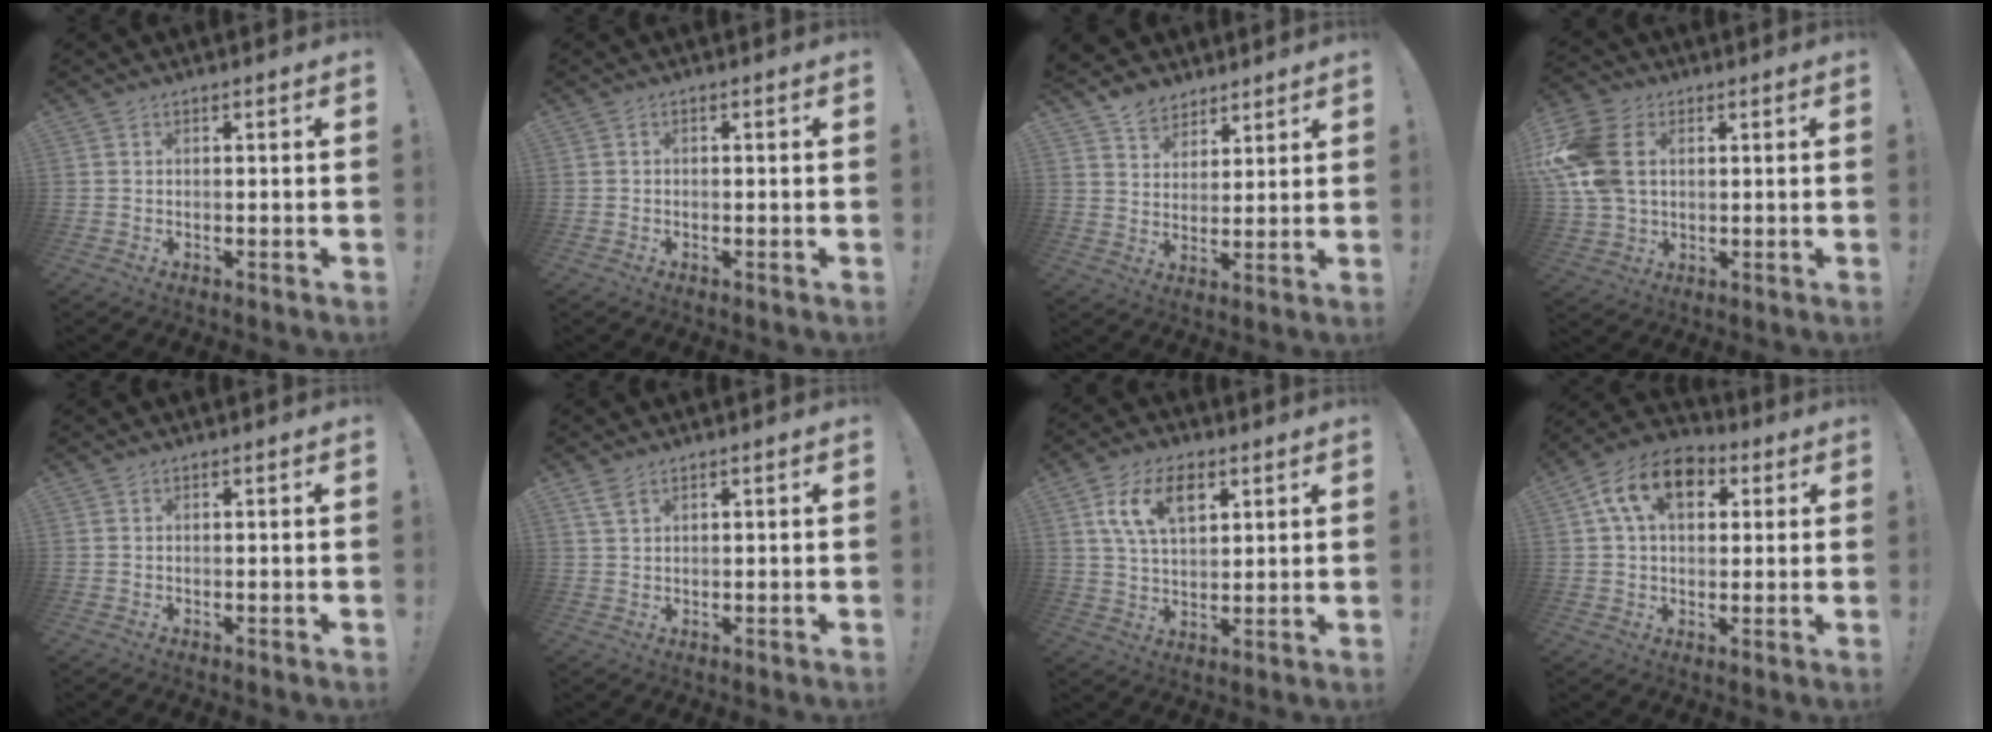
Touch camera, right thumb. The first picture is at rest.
{"total": 0.7, "force": [-0.5, 0.3, 0.2], "torque": [-0.006, 0.001, -0.008]}
{"total": 7.1, "force": [5.8, 4.0, 0.6], "torque": [-0.017, -0.041, 0.115]}
{"total": 16.1, "force": [3.6, 11.3, 10.9], "torque": [-0.229, -0.003, 0.069]}
{"total": 0.0}
{"total": 3.1, "force": [2.0, 1.3, 1.9], "torque": [-0.035, -0.007, 0.037]}
{"total": 12.2, "force": [5.6, 7.0, 8.4], "torque": [-0.138, -0.003, 0.104]}
{"total": 13.6, "force": [4.7, 9.0, 9.0], "torque": [-0.140, 0.000, 0.089]}